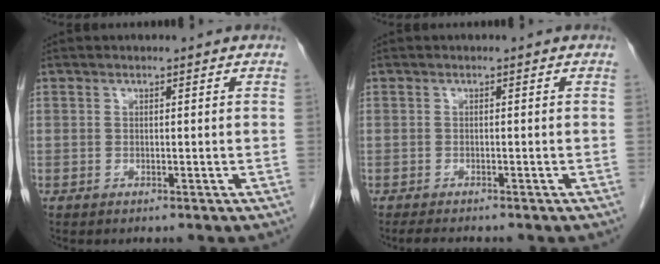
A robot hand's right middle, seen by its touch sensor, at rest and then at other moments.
{"total": 2.5, "force": [-2.2, 0.2, 1.1], "torque": [-0.023, -0.009, -0.032]}